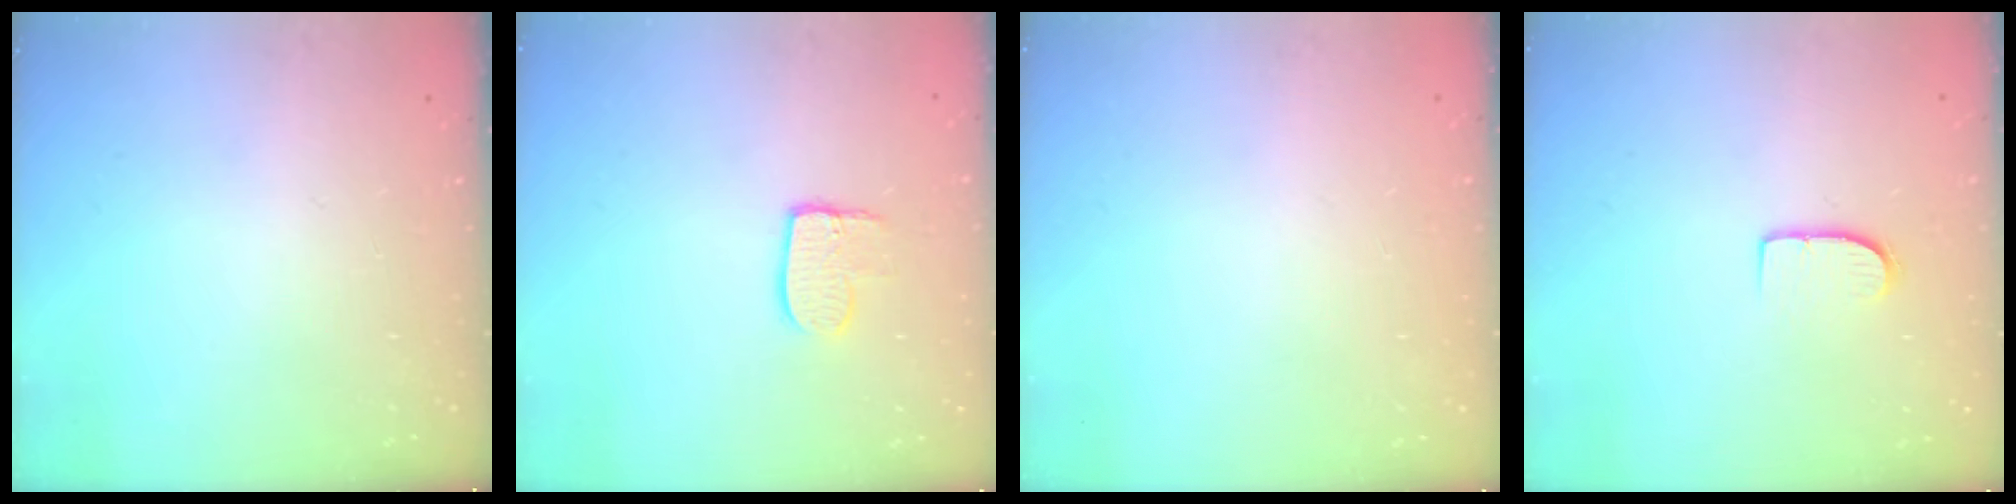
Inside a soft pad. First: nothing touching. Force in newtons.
{"total": 7.7, "press": 7.7, "slide": 0.5}
{"total": 0.0}
{"total": 6.6, "press": 6.6, "slide": 0.5}